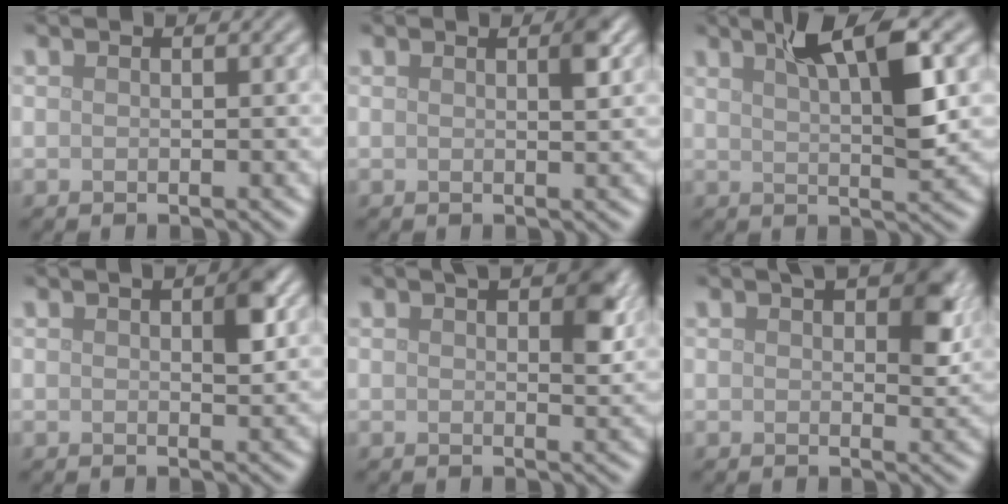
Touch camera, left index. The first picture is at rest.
{"total": 1.4, "force": [0.7, 0.2, 1.2], "torque": [-0.015, 0.001, 0.010]}
{"total": 6.6, "force": [2.9, 1.5, 5.7], "torque": [-0.089, 0.006, 0.045]}
{"total": 2.5, "force": [0.7, 0.9, 2.2], "torque": [-0.029, 0.002, 0.012]}
{"total": 3.9, "force": [1.5, 1.6, 3.1], "torque": [-0.040, 0.000, 0.024]}
{"total": 4.5, "force": [1.7, 2.2, 3.5], "torque": [-0.041, -0.001, 0.025]}